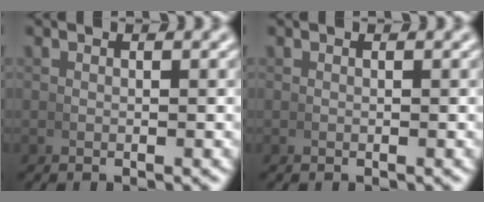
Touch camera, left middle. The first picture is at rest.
{"total": 0.0}